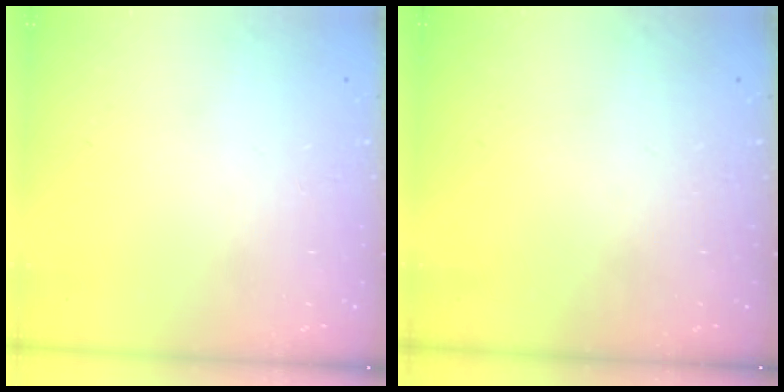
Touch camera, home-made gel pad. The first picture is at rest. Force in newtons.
{"total": 0.0}